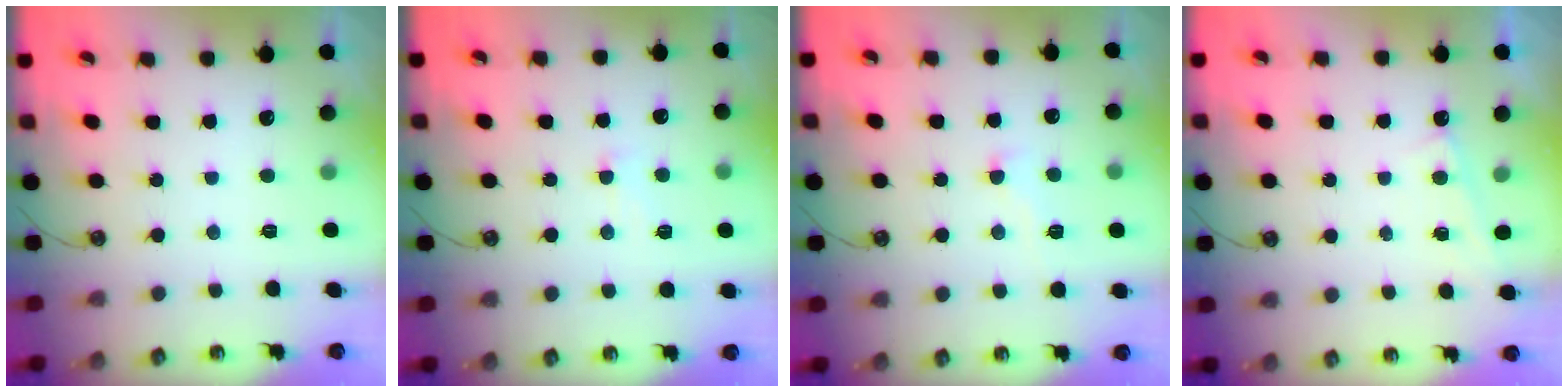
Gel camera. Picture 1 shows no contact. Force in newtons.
{"total": 0.6, "press": 0.3, "slide": 0.5}
{"total": 0.8, "press": 0.7, "slide": 0.4}
{"total": 0.9, "press": 0.9, "slide": 0.1}